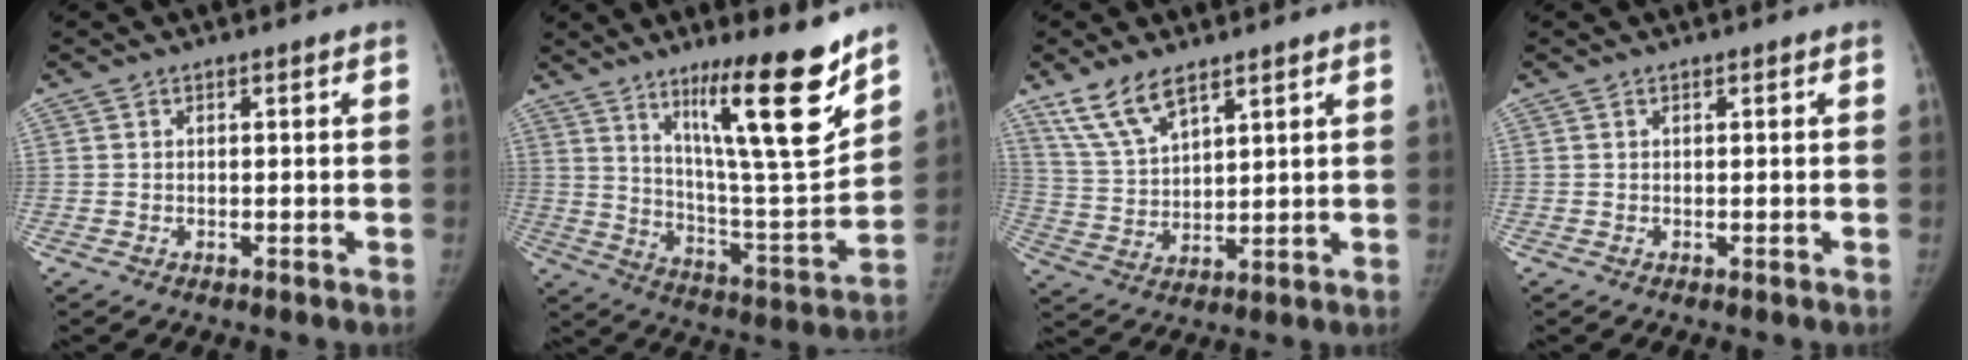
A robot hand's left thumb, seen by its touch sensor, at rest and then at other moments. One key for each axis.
{"total": 21.3, "fx": 13.3, "fy": 3.2, "fz": 16.3, "tx": -0.223, "ty": -0.085, "tz": 0.221}
{"total": 9.1, "fx": 6.4, "fy": 3.5, "fz": 5.4, "tx": -0.097, "ty": -0.025, "tz": 0.135}
{"total": 0.0}